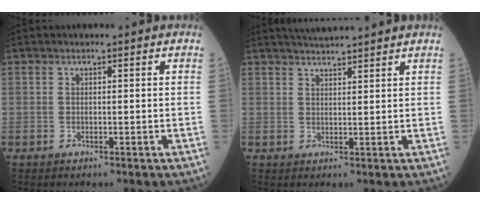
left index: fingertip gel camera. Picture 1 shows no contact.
{"total": 4.8, "force": [4.5, -0.5, 1.5], "torque": [-0.024, 0.023, 0.070]}